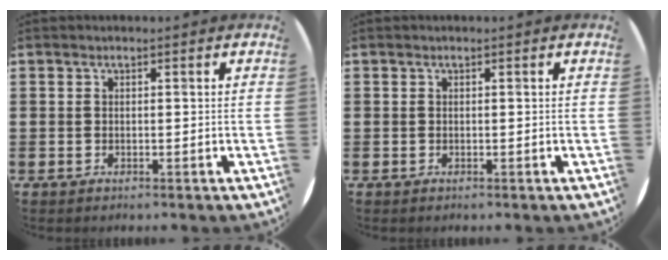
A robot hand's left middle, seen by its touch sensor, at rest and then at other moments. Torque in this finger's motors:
{"motor_torque": [-0.03, -0.03, 0.01, 0.00]}